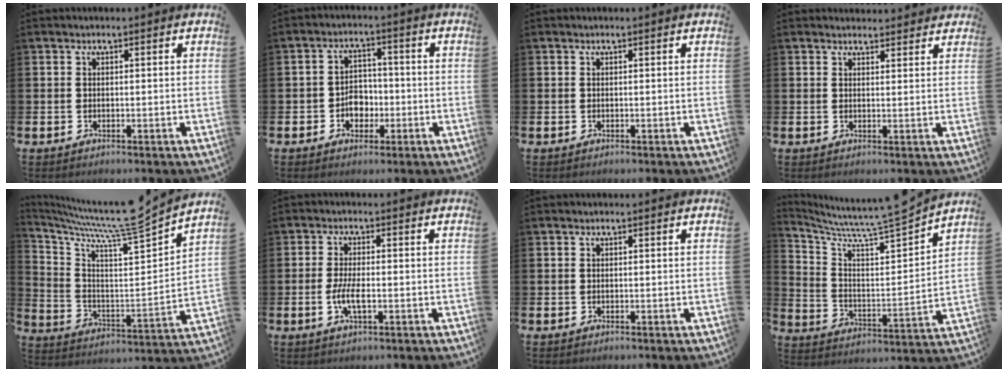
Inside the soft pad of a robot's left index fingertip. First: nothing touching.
{"total": 3.8, "force": [-1.4, 3.1, 1.7], "torque": [-0.033, 0.004, -0.032]}
{"total": 0.0}
{"total": 2.3, "force": [2.2, 0.6, -0.1], "torque": [0.008, -0.012, 0.039]}
{"total": 9.3, "force": [8.2, 1.1, 4.3], "torque": [-0.116, -0.063, 0.132]}
{"total": 3.6, "force": [-0.9, 1.3, 3.3], "torque": [-0.063, 0.000, -0.018]}
{"total": 0.0}
{"total": 8.3, "force": [7.7, 0.3, 3.2], "torque": [-0.100, -0.066, 0.126]}